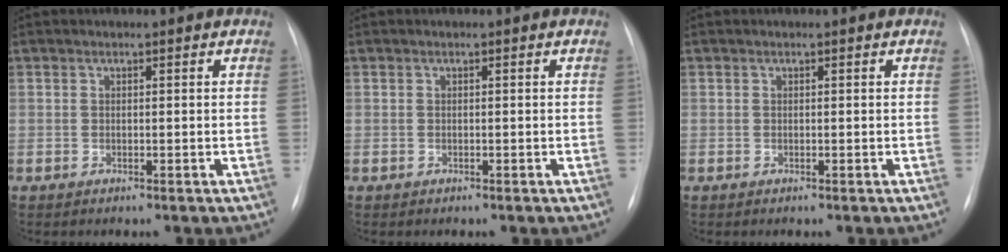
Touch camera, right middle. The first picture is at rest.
{"total": 0.0}
{"total": 0.0}